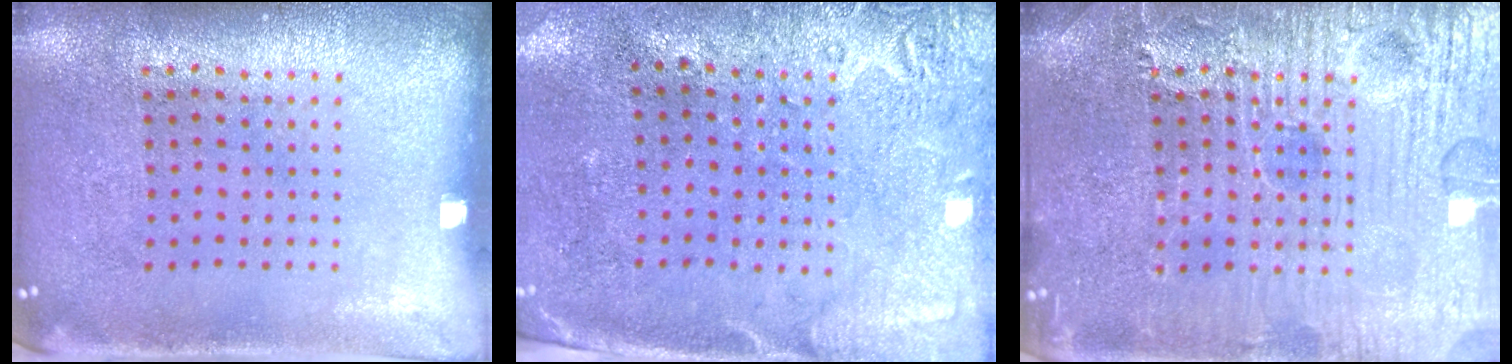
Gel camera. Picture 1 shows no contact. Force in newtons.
{"total": 2.7, "press": 2.2, "slide": 1.5}
{"total": 7.6, "press": 7.5, "slide": 0.8}